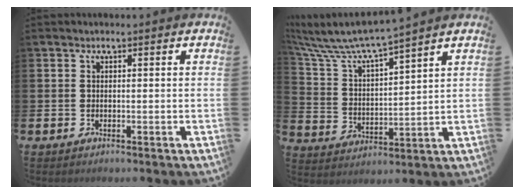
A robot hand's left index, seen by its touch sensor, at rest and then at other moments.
{"total": 6.7, "force": [6.4, 0.6, 2.1], "torque": [-0.075, -0.047, 0.103]}